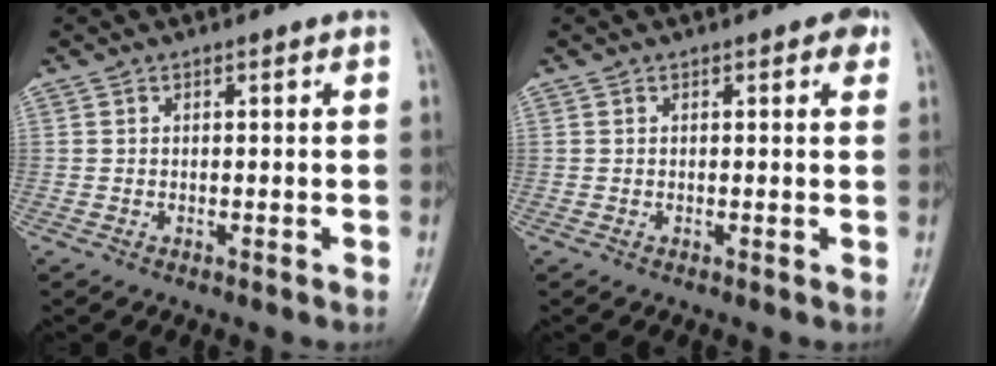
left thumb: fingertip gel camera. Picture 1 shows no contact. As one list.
[{"total": 2.0, "force": [1.0, 1.0, 1.5], "torque": [-0.008, 0.000, 0.008]}]